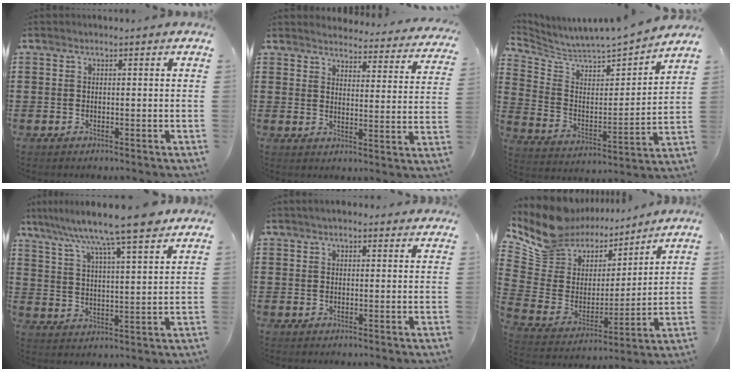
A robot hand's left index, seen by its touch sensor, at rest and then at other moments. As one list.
[{"total": 3.4, "force": [3.4, -0.2, 0.1], "torque": [-0.014, -0.033, 0.054]}, {"total": 4.0, "force": [3.9, 0.9, -0.2], "torque": [-0.029, -0.048, 0.057]}, {"total": 9.3, "force": [8.1, 0.0, 4.6], "torque": [-0.113, -0.047, 0.132]}, {"total": 2.0, "force": [1.6, 0.7, 0.9], "torque": [-0.020, 0.008, 0.029]}, {"total": 9.9, "force": [8.1, 5.6, 1.0], "torque": [-0.079, -0.057, 0.151]}]